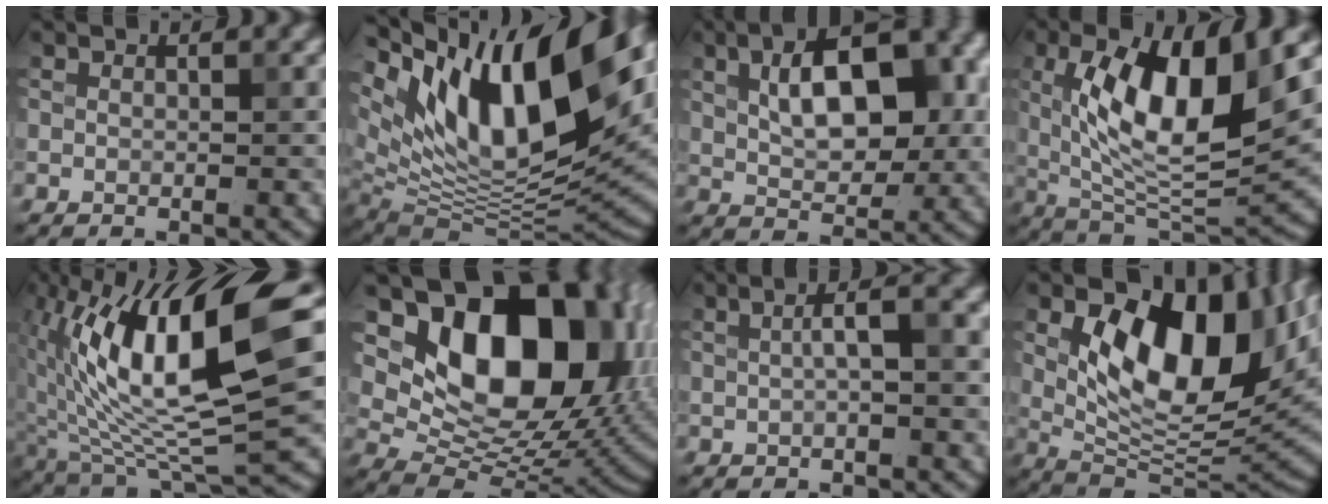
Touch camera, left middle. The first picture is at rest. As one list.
[{"total": 16.5, "force": [7.3, 7.5, 12.8], "torque": [-0.217, 0.024, 0.130]}, {"total": 8.6, "force": [1.2, 4.5, 7.2], "torque": [-0.103, 0.019, 0.021]}, {"total": 10.5, "force": [2.0, 3.7, 9.6], "torque": [-0.160, -0.008, 0.039]}, {"total": 13.2, "force": [2.0, 4.0, 12.4], "torque": [-0.221, 0.010, 0.040]}, {"total": 17.0, "force": [5.0, 10.9, 12.1], "torque": [-0.162, 0.006, 0.097]}, {"total": 3.3, "force": [0.0, 0.9, 3.2], "torque": [-0.057, 0.016, 0.003]}, {"total": 12.7, "force": [3.2, 6.6, 10.4], "torque": [-0.152, -0.010, 0.065]}]